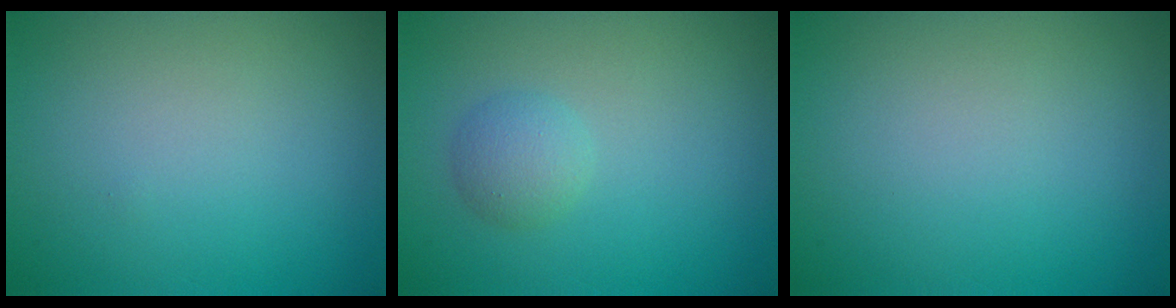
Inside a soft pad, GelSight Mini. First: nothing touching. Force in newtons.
{"total": 1.9, "press": 1.9, "slide": 0.1}
{"total": 0.0}